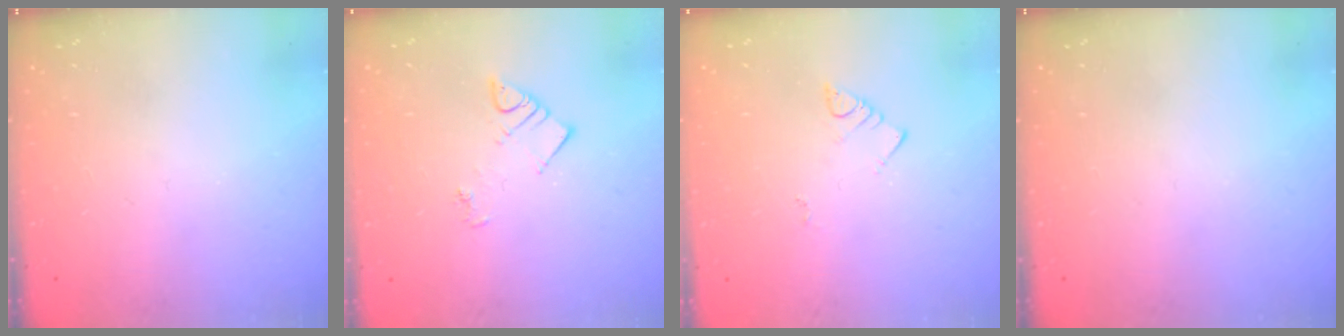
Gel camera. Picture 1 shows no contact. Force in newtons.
{"total": 3.8, "press": 3.8, "slide": 0.4}
{"total": 2.7, "press": 2.7, "slide": 0.6}
{"total": 0.0}